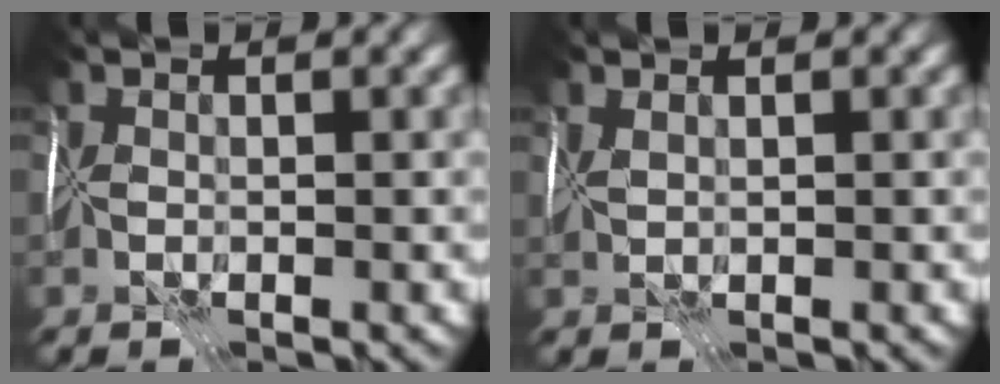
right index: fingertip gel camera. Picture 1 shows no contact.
{"total": 0.7, "force": [0.5, 0.2, 0.5], "torque": [-0.016, 0.004, 0.013]}